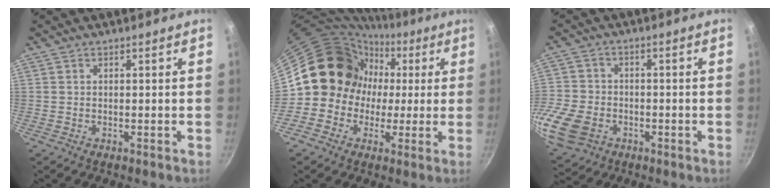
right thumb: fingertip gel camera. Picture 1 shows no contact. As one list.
[{"total": 12.6, "force": [0.6, 12.0, 3.8], "torque": [0.001, 0.027, -0.008]}, {"total": 14.6, "force": [-4.8, 11.2, 8.1], "torque": [-0.179, 0.018, -0.087]}]